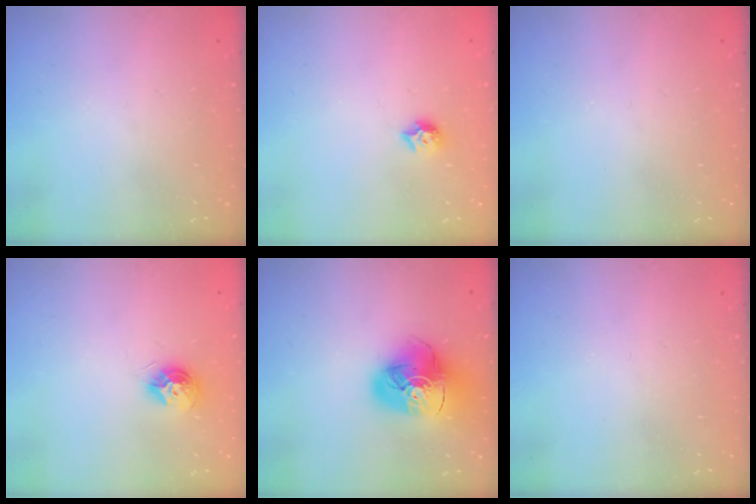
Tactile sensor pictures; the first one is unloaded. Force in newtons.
{"total": 6.7, "press": 6.6, "slide": 0.9}
{"total": 0.0}
{"total": 8.9, "press": 8.9, "slide": 0.5}
{"total": 14.9, "press": 14.8, "slide": 1.6}
{"total": 0.0}